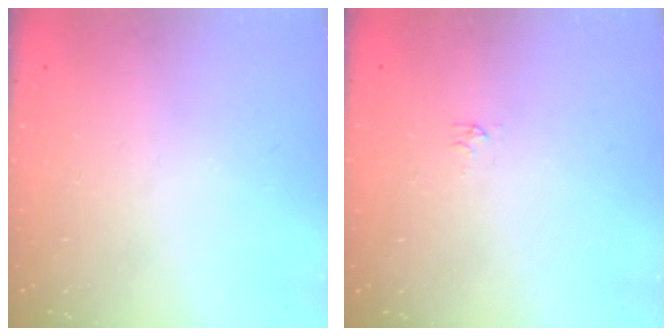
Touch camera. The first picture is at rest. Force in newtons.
{"total": 2.9, "press": 2.9, "slide": 0.5}